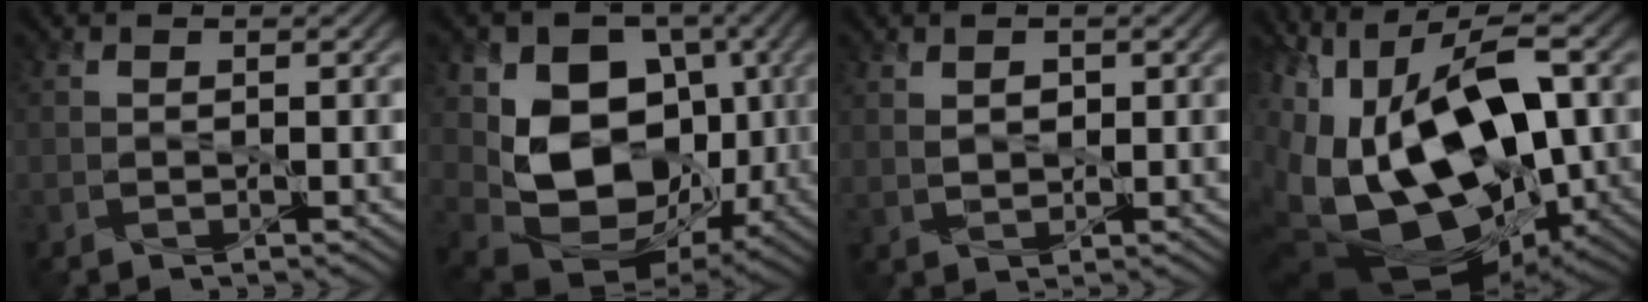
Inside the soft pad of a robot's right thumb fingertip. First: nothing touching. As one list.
[{"total": 14.3, "force": [0.2, 10.7, 9.4], "torque": [-0.175, -0.029, 0.012]}, {"total": 2.3, "force": [0.9, 1.6, 1.3], "torque": [-0.045, -0.002, 0.021]}, {"total": 21.1, "force": [-2.4, 10.9, 17.9], "torque": [-0.327, -0.002, -0.030]}]